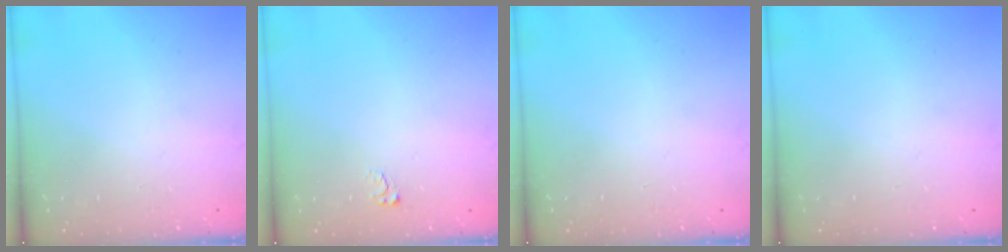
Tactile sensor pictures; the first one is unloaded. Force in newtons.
{"total": 2.5, "press": 2.5, "slide": 0.3}
{"total": 0.0}
{"total": 0.0}